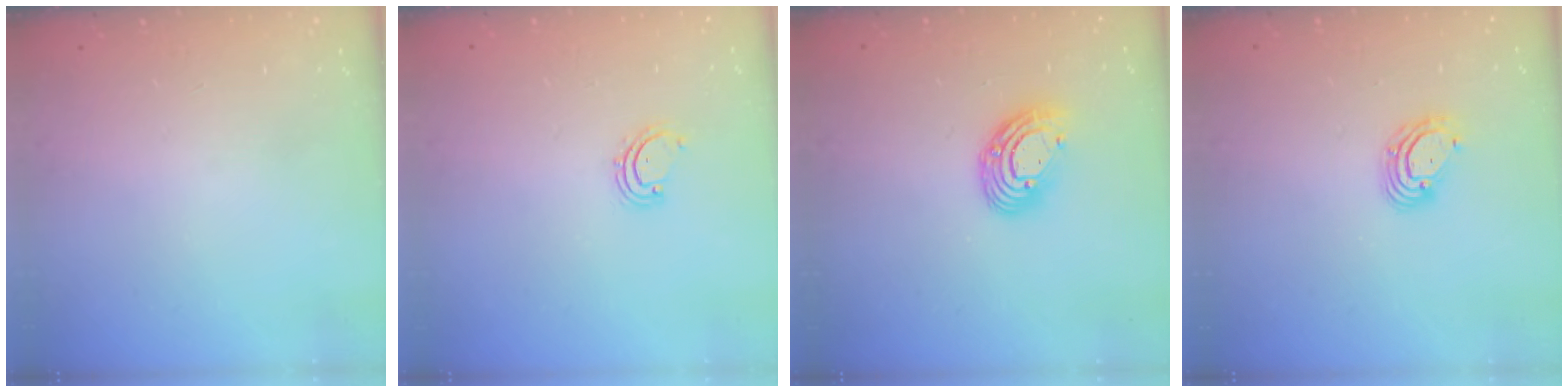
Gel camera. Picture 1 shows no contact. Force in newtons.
{"total": 2.6, "press": 2.6, "slide": 0.3}
{"total": 10.5, "press": 10.4, "slide": 1.1}
{"total": 6.2, "press": 6.1, "slide": 0.9}